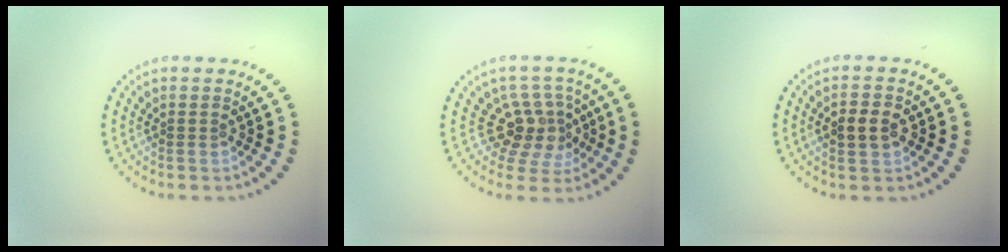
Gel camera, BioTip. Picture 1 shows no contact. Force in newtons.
{"total": 3.7, "press": 2.8, "slide": 2.5}
{"total": 2.5, "press": 2.5, "slide": 0.0}